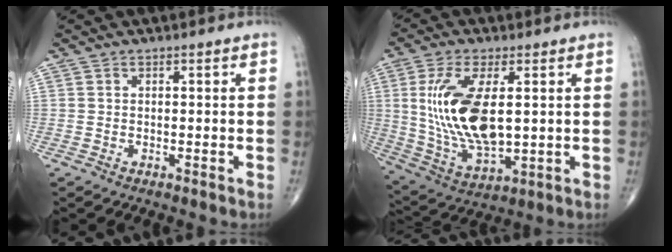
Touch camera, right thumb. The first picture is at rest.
{"total": 16.3, "force": [2.1, 7.4, 14.4], "torque": [-0.290, -0.019, 0.053]}